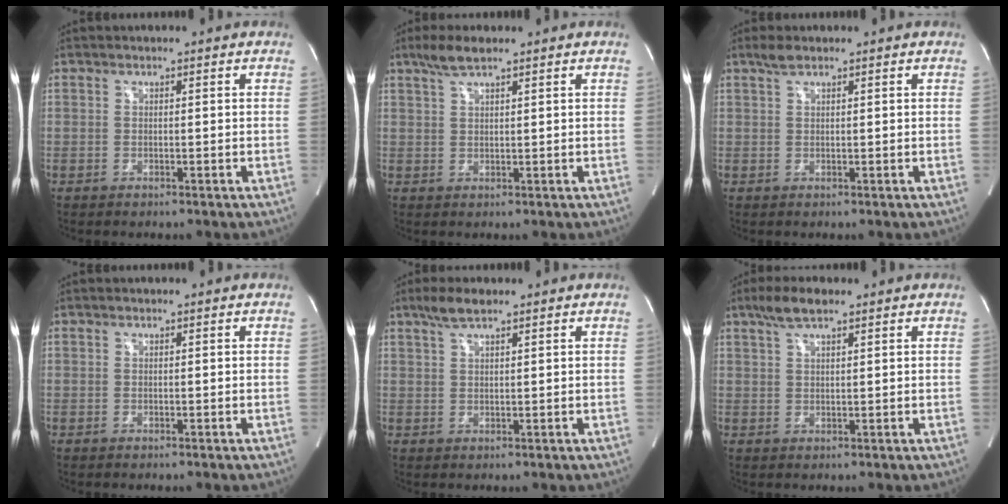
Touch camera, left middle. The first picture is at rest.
{"total": 3.7, "force": [2.8, 0.6, 2.5], "torque": [-0.057, 0.011, 0.057]}
{"total": 1.7, "force": [1.3, 0.4, 1.0], "torque": [-0.025, 0.010, 0.028]}
{"total": 0.0}
{"total": 3.5, "force": [2.6, 0.6, 2.3], "torque": [-0.053, 0.010, 0.053]}
{"total": 4.4, "force": [3.1, 1.0, 3.0], "torque": [-0.067, 0.015, 0.060]}